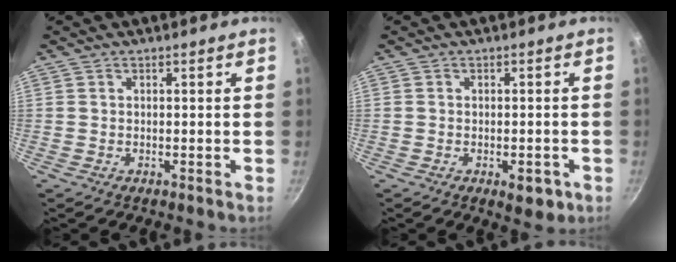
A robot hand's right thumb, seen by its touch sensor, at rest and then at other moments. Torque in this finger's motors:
{"motor_torque": [0.17, 0.03, 0.17, 0.17, 0.09]}